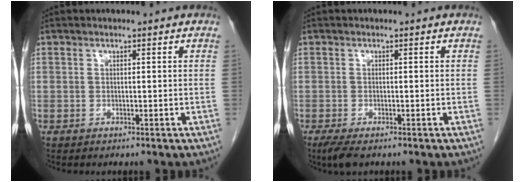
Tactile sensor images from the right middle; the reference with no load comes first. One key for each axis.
{"total": 2.9, "fx": -2.0, "fy": 0.8, "fz": 1.9, "tx": -0.039, "ty": -0.009, "tz": -0.032}